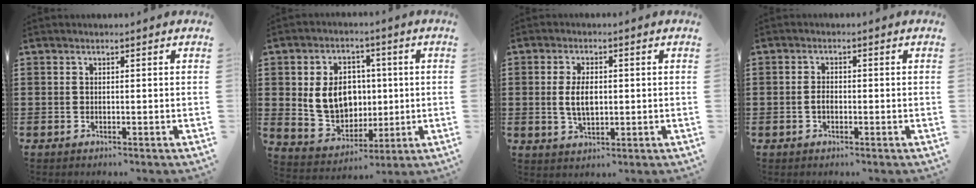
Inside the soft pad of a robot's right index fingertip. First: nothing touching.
{"total": 9.0, "force": [0.9, 7.4, 5.1], "torque": [-0.112, 0.016, 0.017]}
{"total": 4.6, "force": [0.1, 2.2, 4.0], "torque": [-0.079, -0.002, -0.002]}
{"total": 1.6, "force": [-0.5, 0.9, 1.3], "torque": [-0.026, 0.002, -0.009]}